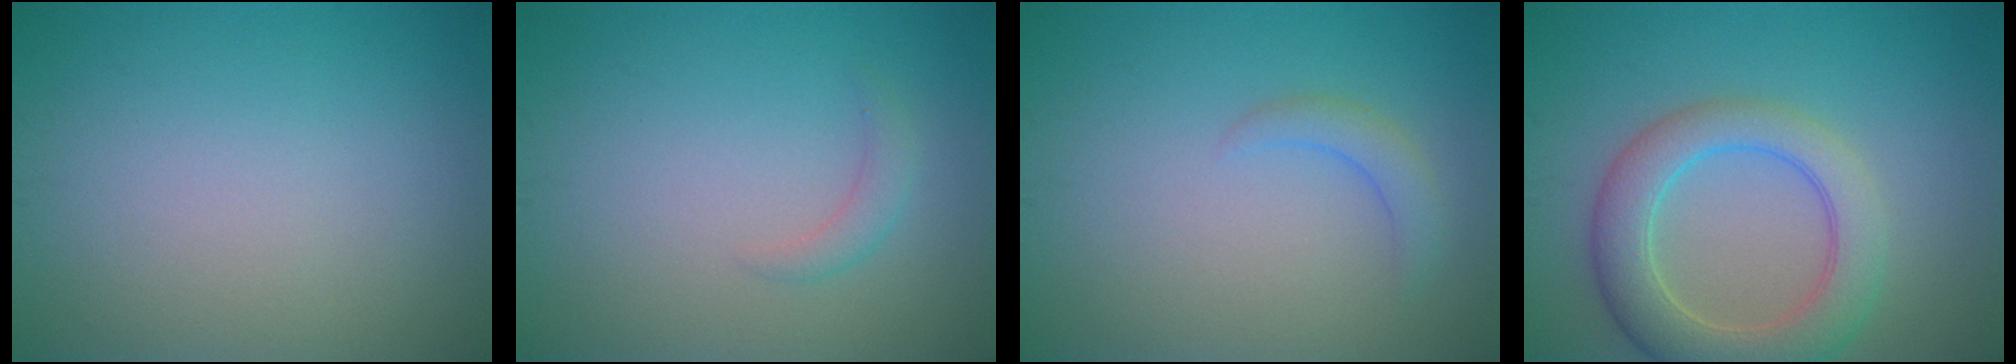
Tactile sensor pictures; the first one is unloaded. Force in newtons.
{"total": 1.2, "press": 1.2, "slide": 0.1}
{"total": 1.7, "press": 1.7, "slide": 0.3}
{"total": 6.0, "press": 6.0, "slide": 0.3}